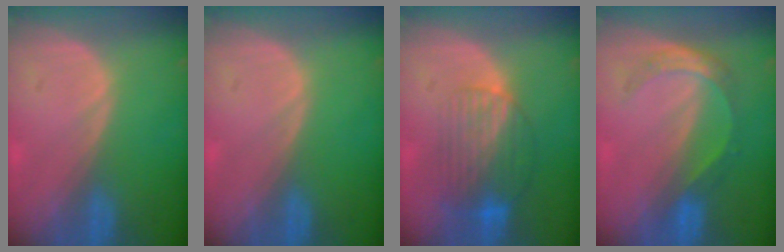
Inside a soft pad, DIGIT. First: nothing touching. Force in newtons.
{"total": 0.0}
{"total": 8.5, "press": 7.2, "slide": 4.5}
{"total": 5.5, "press": 4.7, "slide": 2.8}